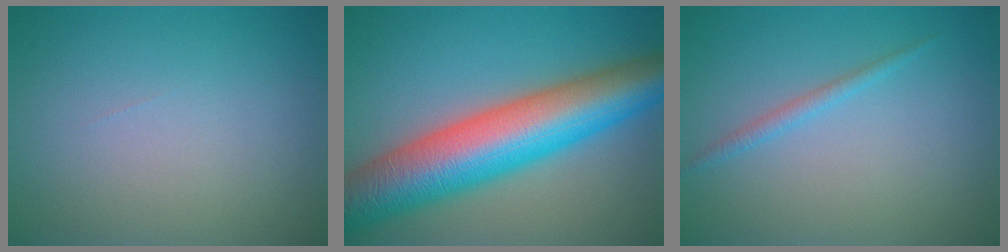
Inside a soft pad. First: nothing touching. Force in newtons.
{"total": 12.6, "press": 12.6, "slide": 0.2}
{"total": 1.2, "press": 1.2, "slide": 0.1}